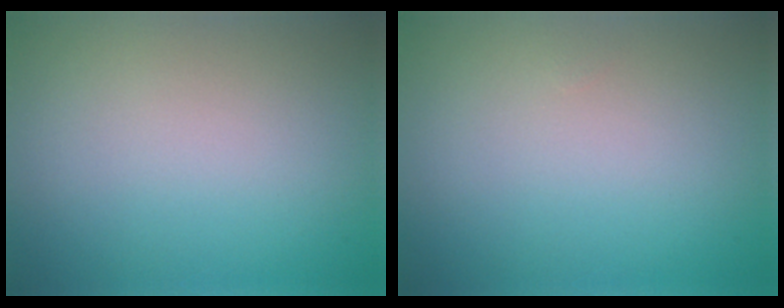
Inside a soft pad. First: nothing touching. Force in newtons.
{"total": 0.0}